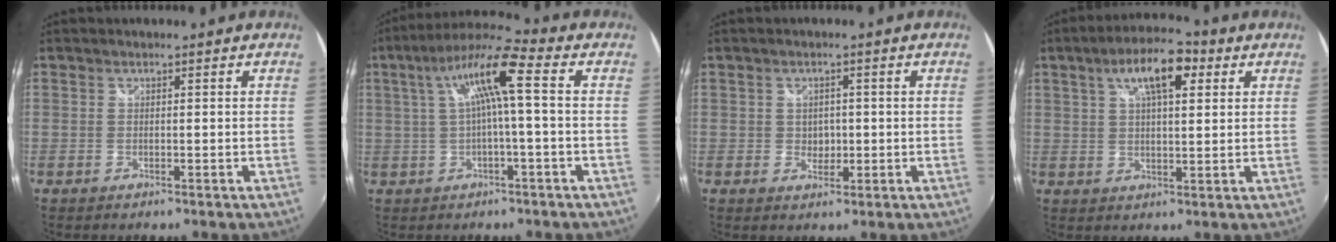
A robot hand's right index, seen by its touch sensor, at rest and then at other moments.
{"total": 10.2, "force": [1.5, 1.0, 10.1], "torque": [-0.192, 0.024, 0.029]}
{"total": 2.6, "force": [-0.2, 2.4, 1.1], "torque": [-0.014, 0.001, -0.003]}
{"total": 10.2, "force": [4.4, 3.7, 8.4], "torque": [-0.144, 0.024, 0.070]}